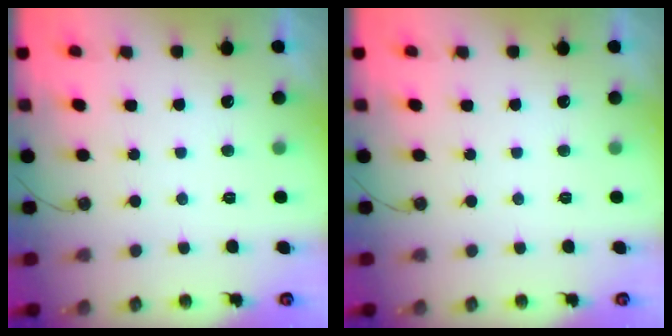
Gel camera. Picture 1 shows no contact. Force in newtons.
{"total": 0.0}